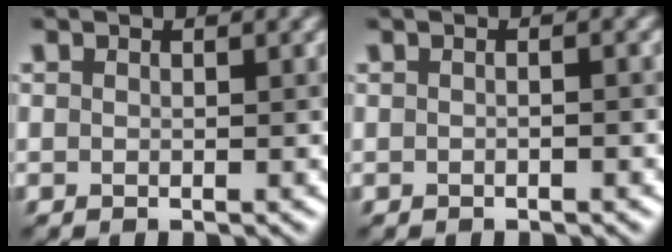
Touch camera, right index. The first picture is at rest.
{"total": 1.4, "force": [-0.1, 0.7, 1.2], "torque": [-0.005, -0.006, -0.016]}